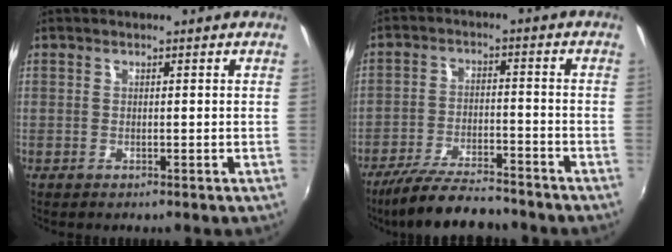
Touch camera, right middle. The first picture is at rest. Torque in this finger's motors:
{"motor_torque": [1.04, -1.00, 0.43, 0.17]}